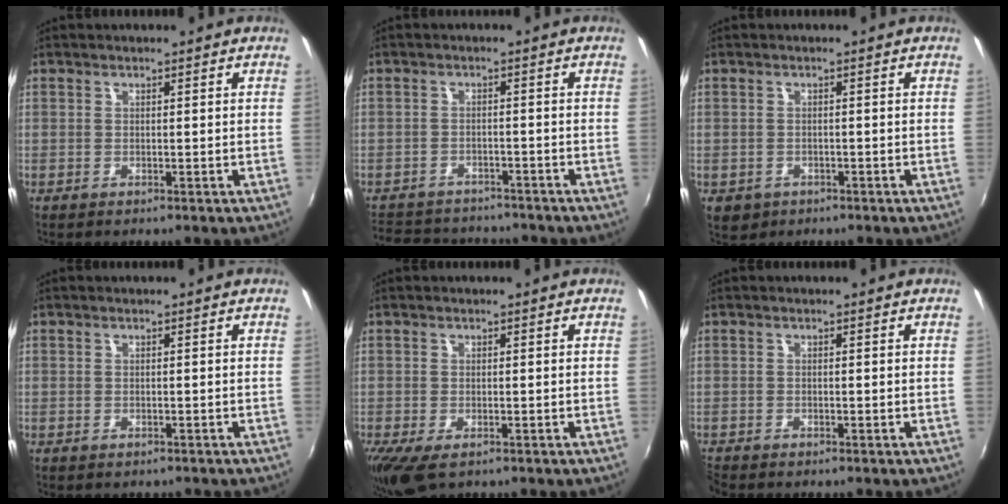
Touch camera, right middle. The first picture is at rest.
{"total": 12.6, "force": [-10.9, 5.2, 3.6], "torque": [-0.099, 0.024, -0.155]}
{"total": 3.5, "force": [-1.2, 2.9, 1.4], "torque": [-0.033, -0.007, -0.013]}
{"total": 0.7, "force": [-0.5, 0.4, 0.2], "torque": [-0.007, -0.002, -0.005]}
{"total": 5.7, "force": [-3.3, 2.4, 4.0], "torque": [-0.083, -0.027, -0.052]}
{"total": 1.4, "force": [-1.3, 0.2, 0.2], "torque": [-0.007, -0.009, -0.028]}